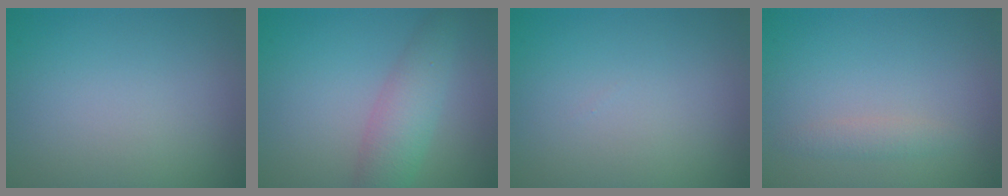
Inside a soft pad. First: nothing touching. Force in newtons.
{"total": 3.7, "press": 3.7, "slide": 0.0}
{"total": 0.0}
{"total": 1.1, "press": 1.1, "slide": 0.0}